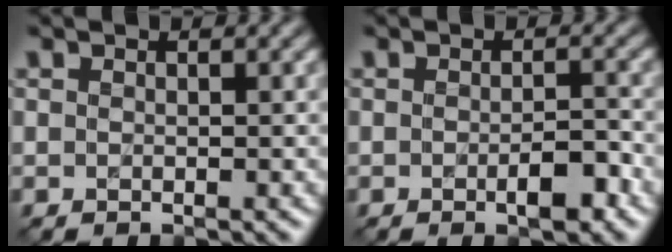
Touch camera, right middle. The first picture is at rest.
{"total": 2.3, "force": [-1.0, 0.7, 2.0], "torque": [-0.029, 0.001, -0.013]}